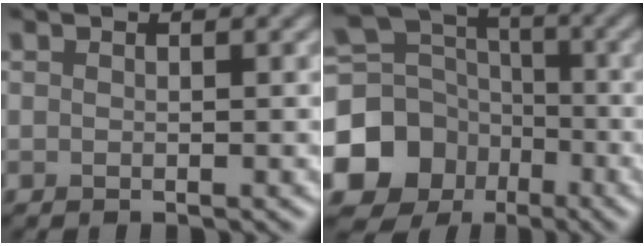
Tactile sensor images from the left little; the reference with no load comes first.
{"total": 13.6, "force": [-5.5, 11.7, 3.9], "torque": [-0.121, -0.027, -0.113]}